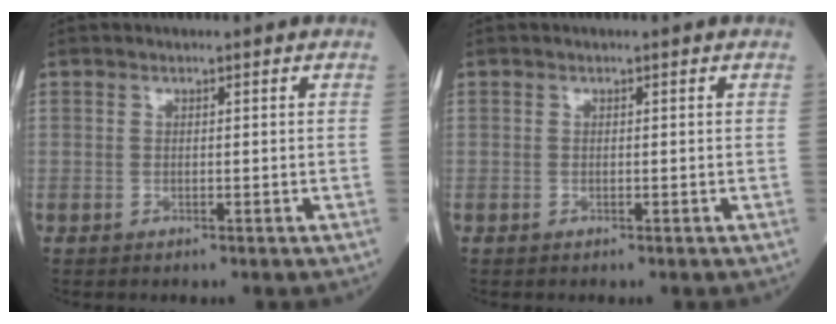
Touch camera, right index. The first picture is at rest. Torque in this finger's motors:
{"motor_torque": [0.00, -0.06, 0.01, -0.01]}